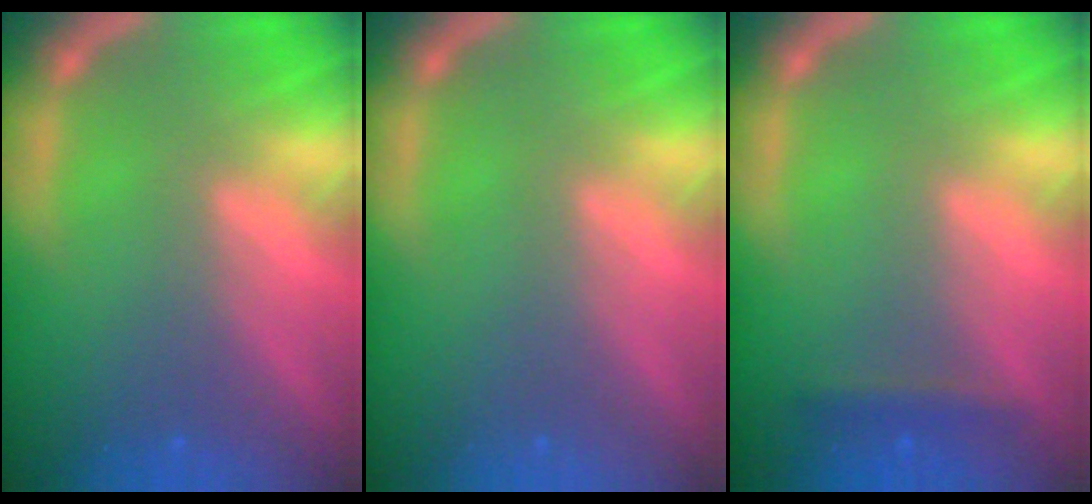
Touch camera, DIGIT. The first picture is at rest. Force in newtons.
{"total": 0.0}
{"total": 1.4}